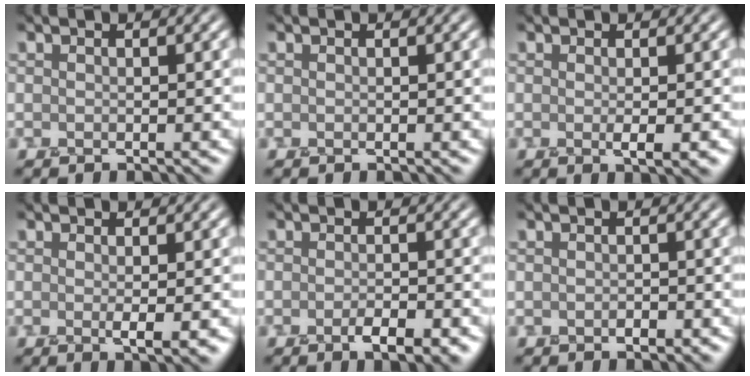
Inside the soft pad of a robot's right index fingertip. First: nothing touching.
{"total": 0.0}
{"total": 2.0, "force": [-0.3, 0.5, 2.0], "torque": [-0.025, -0.003, -0.003]}
{"total": 2.0, "force": [-0.1, 0.4, 2.0], "torque": [-0.026, -0.003, -0.003]}
{"total": 2.9, "force": [-1.5, 0.8, 2.4], "torque": [-0.040, -0.005, -0.023]}
{"total": 1.1, "force": [-0.4, 0.6, 0.8], "torque": [-0.013, -0.002, -0.005]}